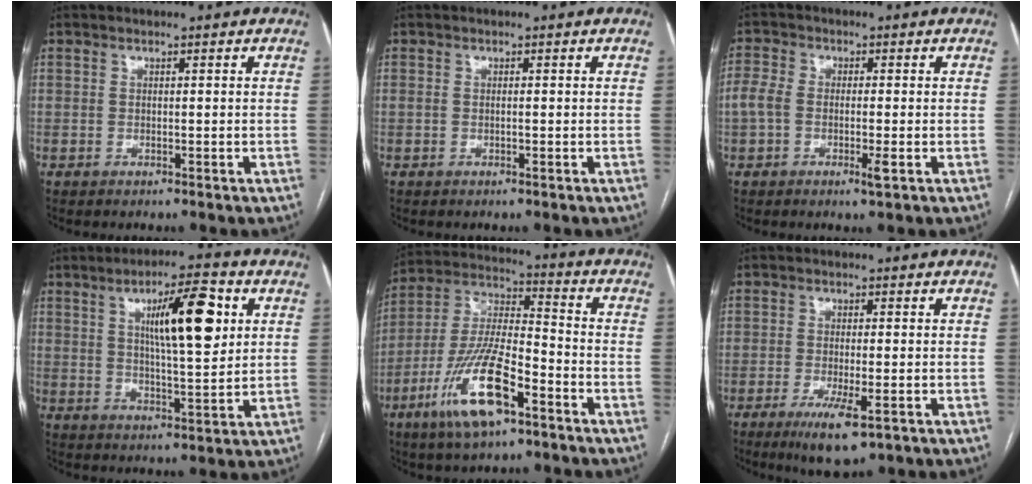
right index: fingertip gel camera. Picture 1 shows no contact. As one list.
[{"total": 0.6, "force": [-0.1, 0.1, 0.6], "torque": [-0.011, 0.002, 0.002]}, {"total": 5.1, "force": [-1.4, 1.9, 4.5], "torque": [-0.104, 0.008, -0.026]}, {"total": 12.0, "force": [3.9, 2.2, 11.1], "torque": [-0.178, 0.007, 0.063]}, {"total": 15.6, "force": [-7.9, 4.0, 12.8], "torque": [-0.264, -0.007, -0.143]}, {"total": 6.5, "force": [-3.3, 1.2, 5.5], "torque": [-0.099, -0.017, -0.052]}]